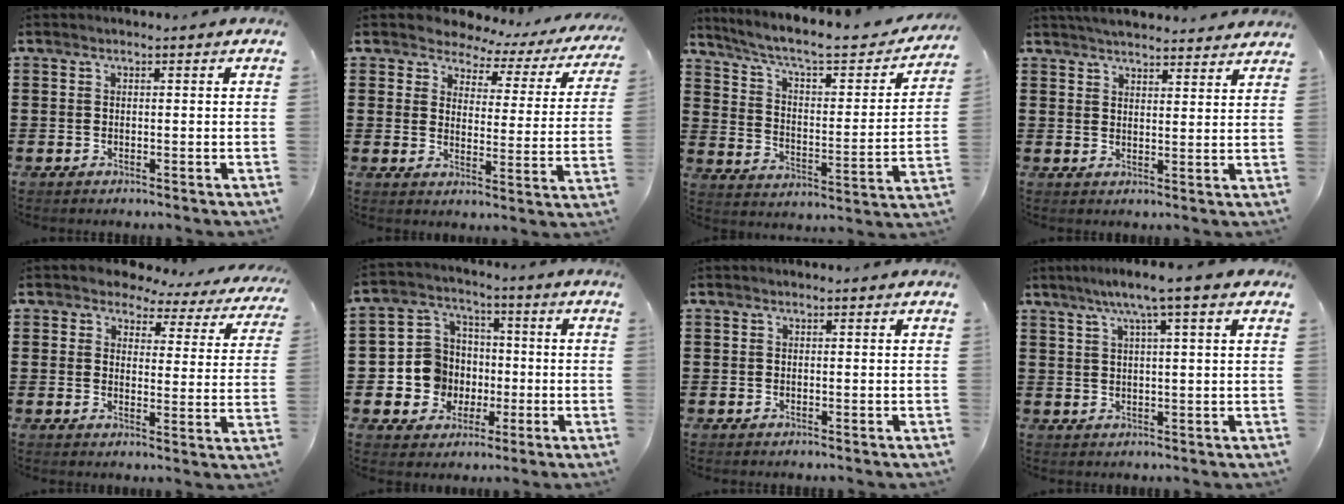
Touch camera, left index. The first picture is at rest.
{"total": 3.6, "force": [3.1, 1.7, 0.7], "torque": [-0.037, -0.019, 0.048]}
{"total": 7.1, "force": [5.7, 1.2, 4.1], "torque": [-0.095, -0.043, 0.090]}
{"total": 4.0, "force": [4.0, 0.0, 0.6], "torque": [-0.023, -0.013, 0.074]}
{"total": 3.6, "force": [3.1, 1.5, 1.0], "torque": [-0.031, -0.021, 0.049]}
{"total": 8.1, "force": [-0.7, 7.9, 1.6], "torque": [-0.076, 0.009, -0.005]}
{"total": 0.0}
{"total": 5.4, "force": [3.2, -0.4, 4.4], "torque": [-0.091, 0.003, 0.051]}